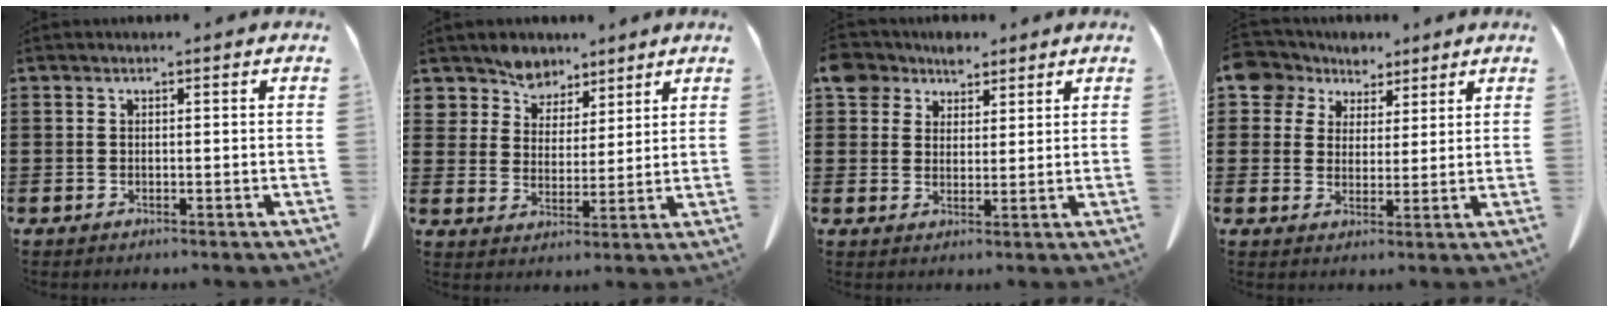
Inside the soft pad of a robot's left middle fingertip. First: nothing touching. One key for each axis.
{"total": 6.2, "fx": 5.5, "fy": 2.9, "fz": -0.3, "tx": -0.031, "ty": -0.030, "tz": 0.103}
{"total": 5.8, "fx": 4.2, "fy": 3.7, "fz": 1.5, "tx": -0.046, "ty": 0.003, "tz": 0.078}
{"total": 6.5, "fx": 4.8, "fy": 4.3, "fz": 1.1, "tx": -0.048, "ty": -0.006, "tz": 0.091}